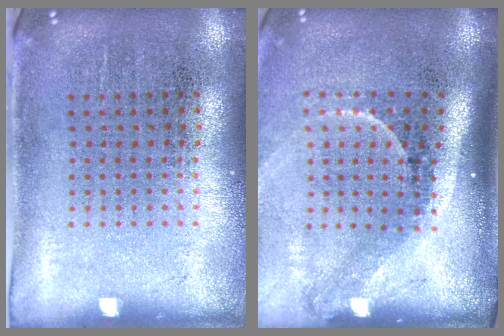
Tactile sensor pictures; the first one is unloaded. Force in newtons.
{"total": 2.2, "press": 1.4, "slide": 1.6}